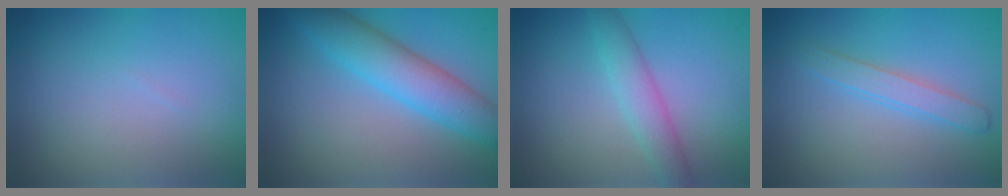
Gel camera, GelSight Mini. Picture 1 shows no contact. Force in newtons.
{"total": 5.2, "press": 5.2, "slide": 0.1}
{"total": 2.8, "press": 2.8, "slide": 0.2}
{"total": 2.1, "press": 2.1, "slide": 0.0}